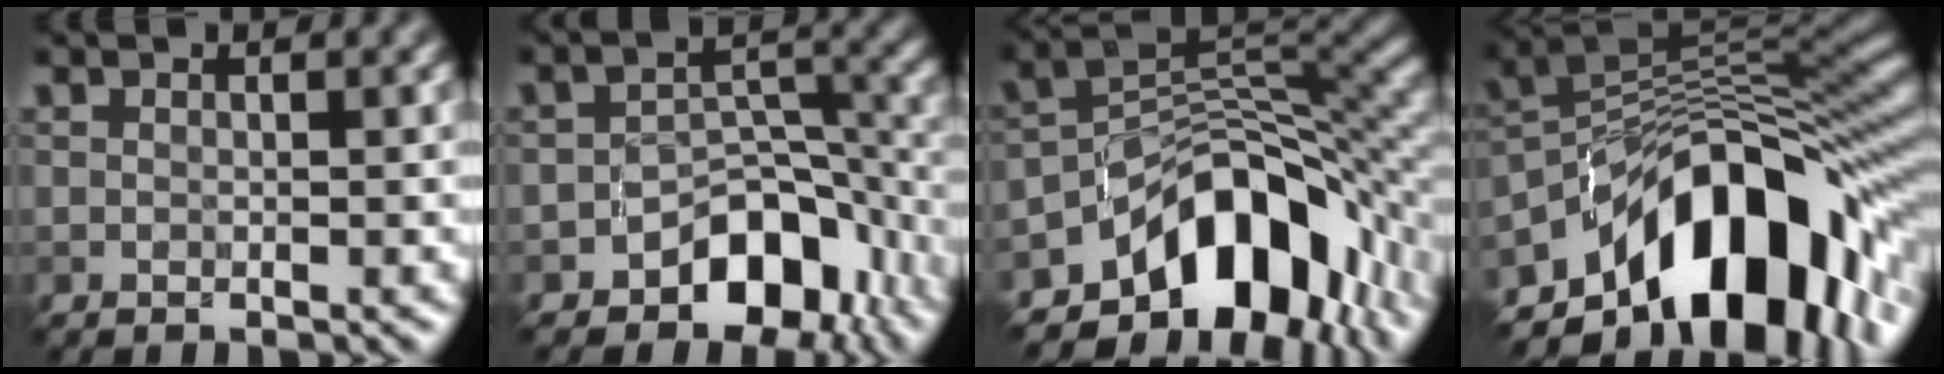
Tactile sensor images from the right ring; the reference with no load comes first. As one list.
[{"total": 6.9, "force": [-4.3, 4.1, 3.5], "torque": [-0.026, -0.002, -0.070]}, {"total": 11.6, "force": [-6.2, 6.6, 7.3], "torque": [-0.090, 0.001, -0.110]}, {"total": 14.1, "force": [-6.7, 7.2, 10.1], "torque": [-0.147, 0.017, -0.122]}]